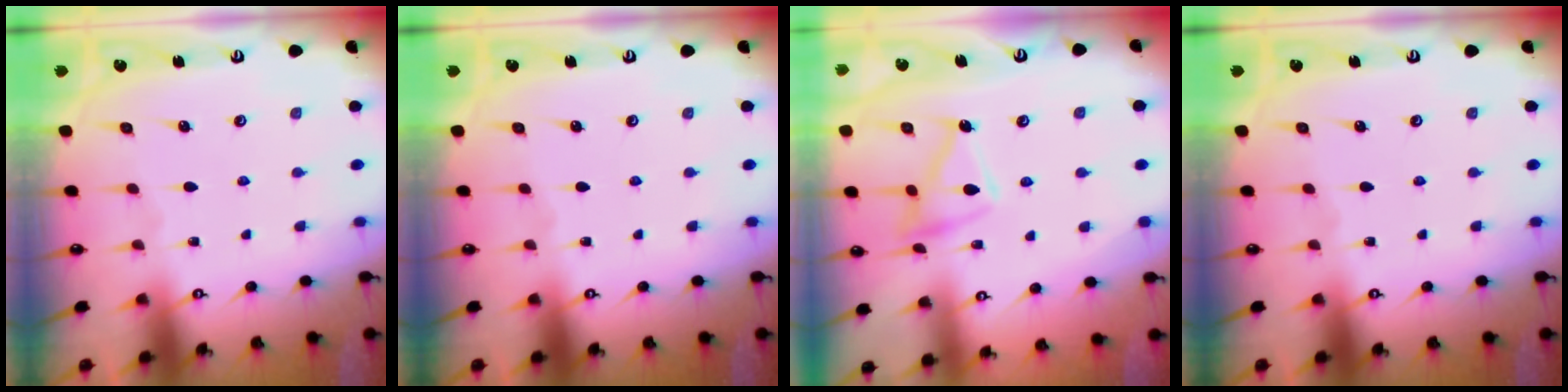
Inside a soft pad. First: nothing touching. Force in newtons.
{"total": 0.0}
{"total": 12.7, "press": 12.7, "slide": 0.9}
{"total": 0.0}